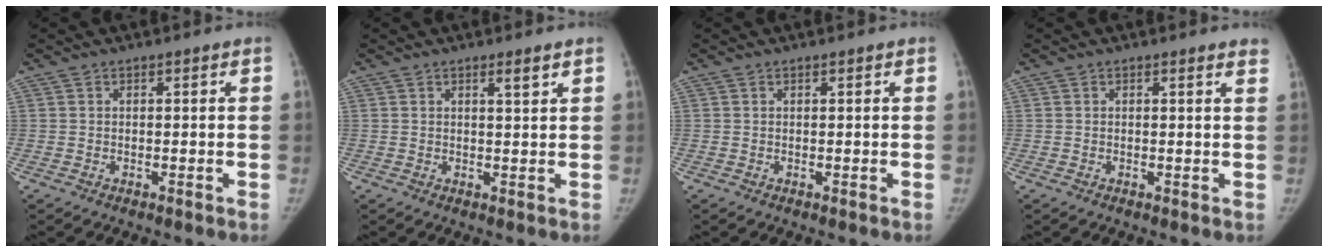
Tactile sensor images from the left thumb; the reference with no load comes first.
{"total": 2.1, "force": [1.4, 0.3, 1.6], "torque": [-0.021, -0.010, 0.023]}
{"total": 0.0}
{"total": 2.5, "force": [2.3, 0.3, 1.1], "torque": [-0.009, -0.007, 0.013]}